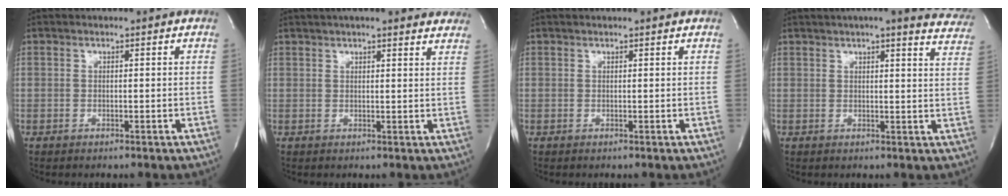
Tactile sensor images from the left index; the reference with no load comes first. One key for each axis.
{"total": 14.4, "fx": 12.4, "fy": 2.7, "fz": 6.7, "tx": -0.096, "ty": 0.028, "tz": 0.148}
{"total": 2.0, "fx": 1.8, "fy": 0.1, "fz": 0.8, "tx": -0.010, "ty": 0.017, "tz": 0.022}
{"total": 17.1, "fx": 15.2, "fy": 2.6, "fz": 7.5, "tx": -0.095, "ty": -0.027, "tz": 0.160}